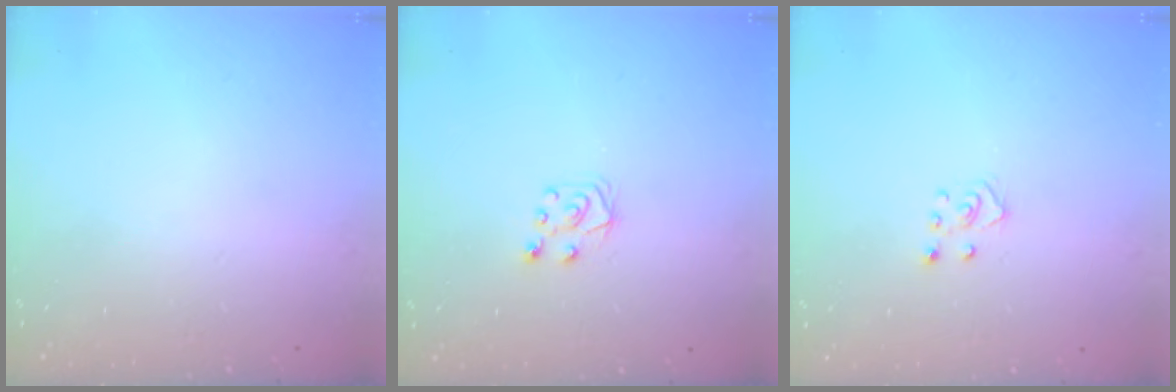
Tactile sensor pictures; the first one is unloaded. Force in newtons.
{"total": 6.4, "press": 6.4, "slide": 0.6}
{"total": 3.0, "press": 3.0, "slide": 0.3}